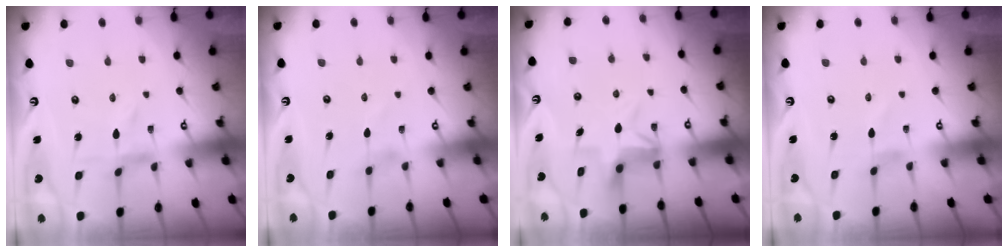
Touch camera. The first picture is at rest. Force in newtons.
{"total": 0.0}
{"total": 4.9, "press": 4.9, "slide": 0.3}
{"total": 0.0}